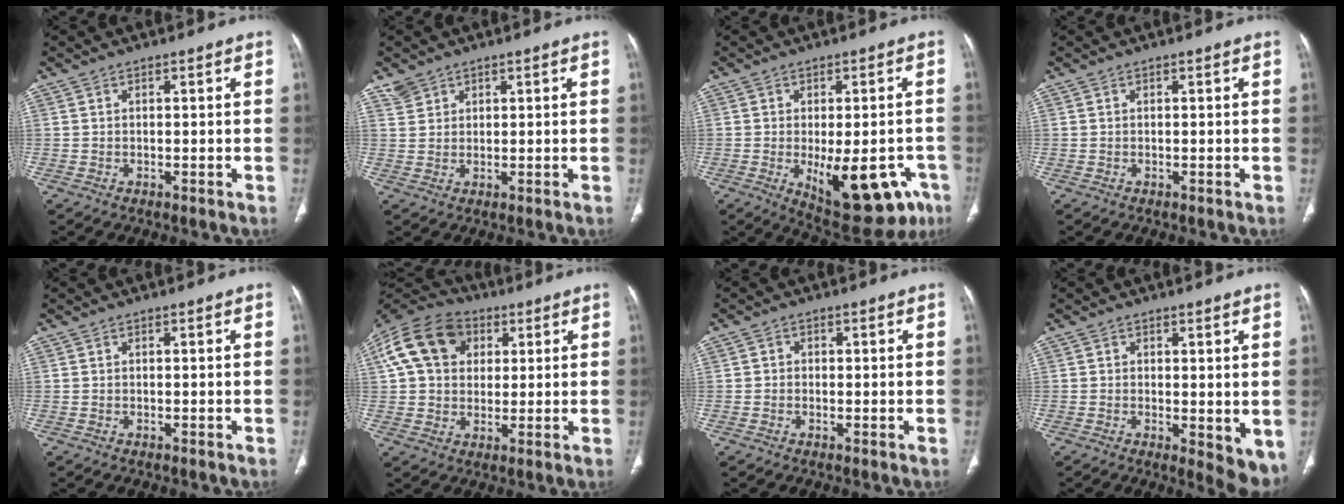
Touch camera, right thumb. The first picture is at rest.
{"total": 2.4, "force": [1.8, 1.6, 0.2], "torque": [0.009, -0.004, 0.031]}
{"total": 16.9, "force": [-6.5, 7.8, 13.5], "torque": [-0.125, 0.010, -0.065]}
{"total": 0.0}
{"total": 0.0}
{"total": 15.2, "force": [4.4, 11.7, 8.7], "torque": [-0.150, 0.014, 0.069]}
{"total": 1.1, "force": [0.0, 1.1, 0.2], "torque": [0.007, 0.004, -0.005]}
{"total": 6.4, "force": [-0.5, 2.8, 5.7], "torque": [-0.064, -0.018, -0.002]}